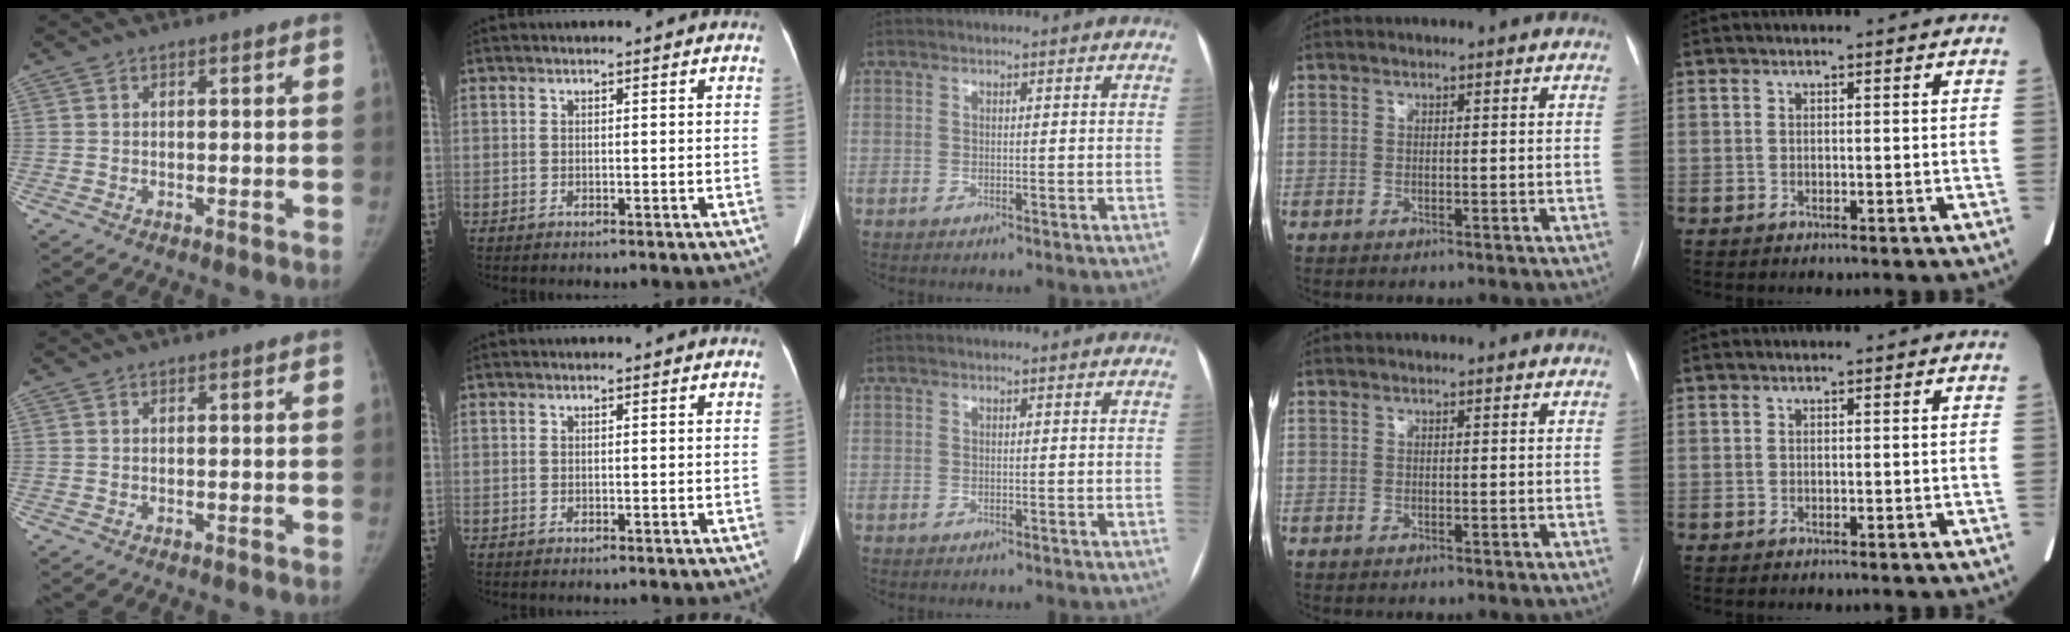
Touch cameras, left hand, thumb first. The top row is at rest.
{}